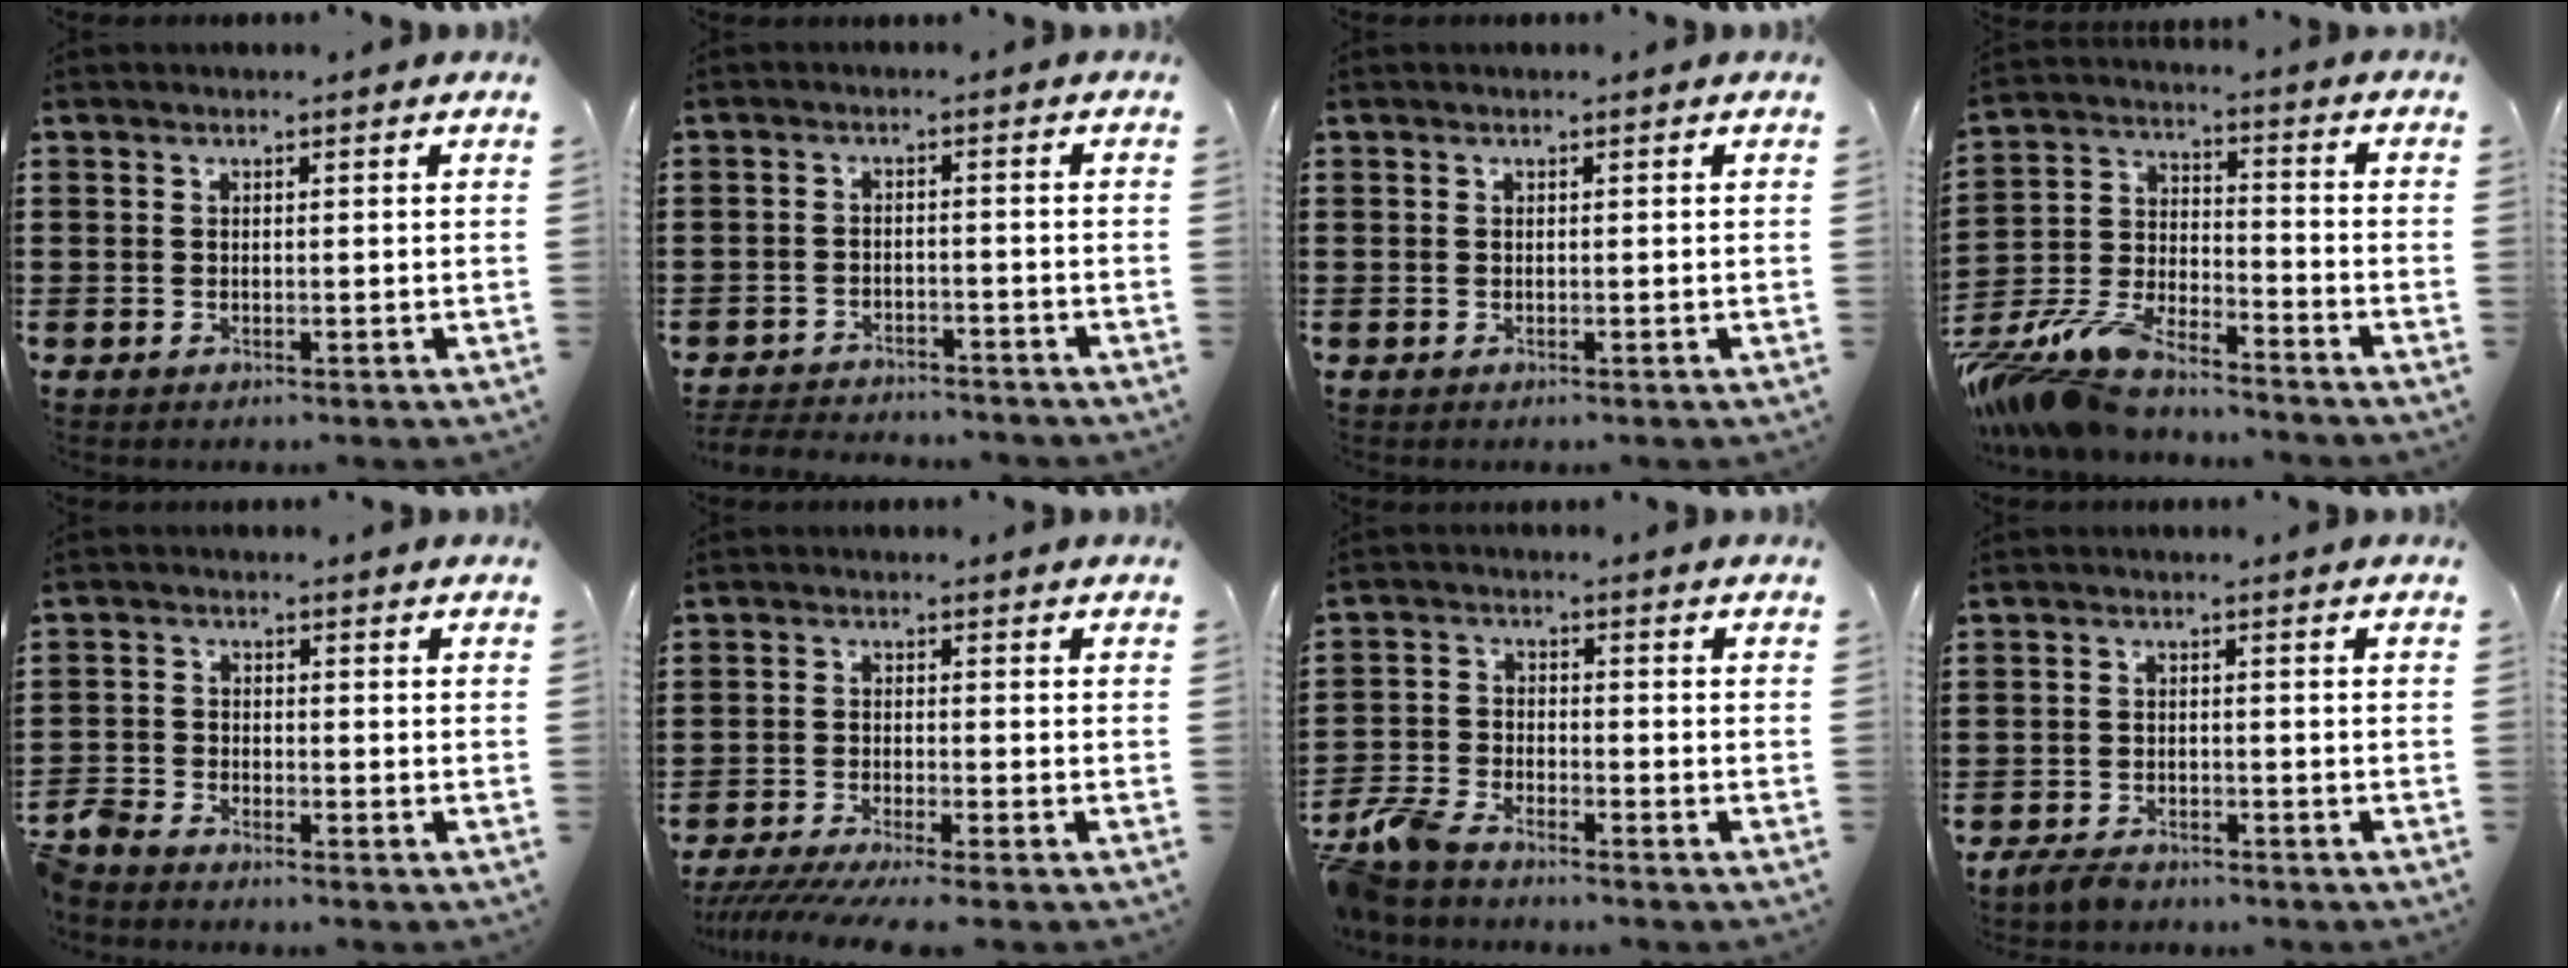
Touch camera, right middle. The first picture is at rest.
{"total": 3.0, "force": [-2.9, 0.3, 0.1], "torque": [-0.006, -0.001, -0.063]}
{"total": 0.0}
{"total": 10.1, "force": [-9.3, 1.8, 3.4], "torque": [-0.084, 0.006, -0.188]}
{"total": 3.1, "force": [-3.0, 0.4, 0.4], "torque": [-0.031, -0.005, -0.070]}
{"total": 3.6, "force": [-3.1, -0.2, 1.8], "torque": [-0.043, -0.016, -0.064]}
{"total": 5.2, "force": [-4.8, 1.1, 1.8], "torque": [-0.064, -0.008, -0.102]}
{"total": 2.5, "force": [-2.3, 0.7, 0.7], "torque": [-0.030, -0.004, -0.052]}